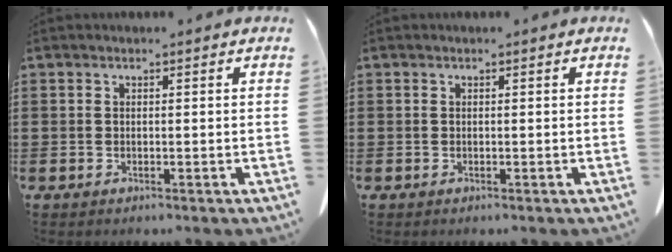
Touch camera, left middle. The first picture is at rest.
{"total": 0.0}